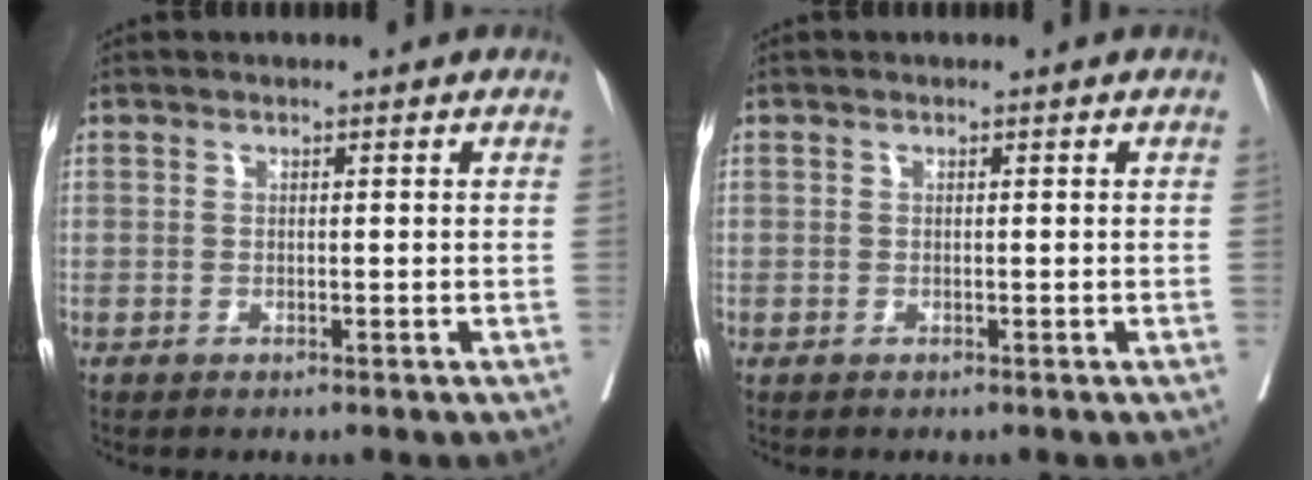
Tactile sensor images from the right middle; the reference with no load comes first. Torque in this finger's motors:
{"motor_torque": [1.23, -0.91, 0.04, -0.21]}